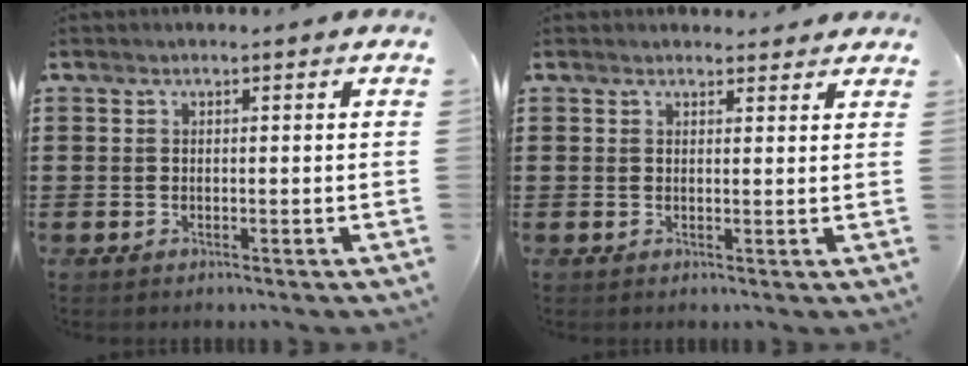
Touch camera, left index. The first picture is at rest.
{"total": 1.6, "force": [1.5, 0.4, 0.1], "torque": [0.001, 0.000, 0.028]}